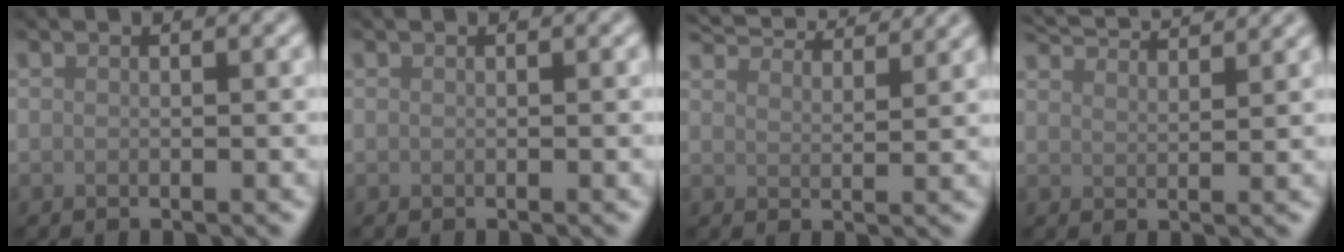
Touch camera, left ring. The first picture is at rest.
{"total": 0.0}
{"total": 6.8, "force": [6.2, 1.1, 2.3], "torque": [-0.040, 0.019, 0.081]}
{"total": 6.1, "force": [5.7, 0.9, 2.2], "torque": [-0.033, 0.020, 0.075]}